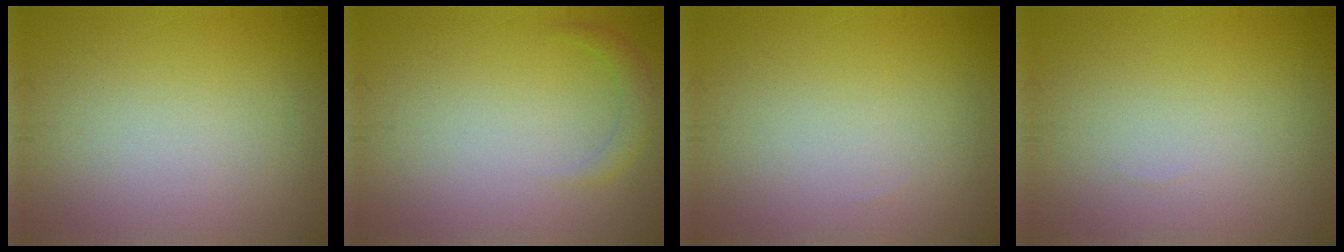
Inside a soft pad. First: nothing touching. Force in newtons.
{"total": 1.5, "press": 1.5, "slide": 0.1}
{"total": 0.0}
{"total": 0.0}